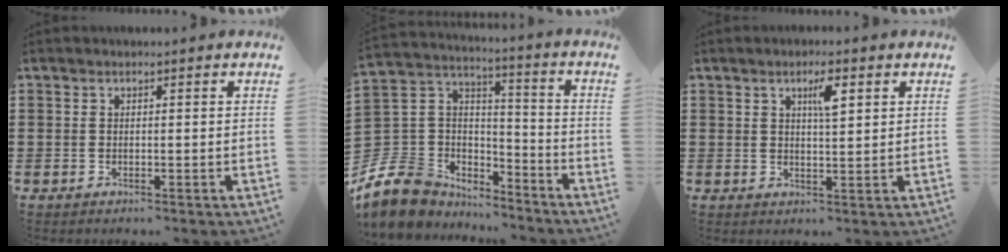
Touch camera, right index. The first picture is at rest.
{"total": 10.1, "force": [-7.3, 6.7, 2.0], "torque": [-0.098, 0.004, -0.144]}
{"total": 3.8, "force": [1.7, 0.9, 3.3], "torque": [-0.053, 0.003, 0.023]}